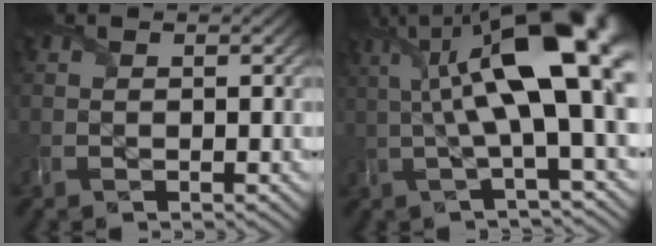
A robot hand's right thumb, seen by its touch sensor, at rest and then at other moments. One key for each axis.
{"total": 15.7, "fx": 2.9, "fy": 4.7, "fz": 14.6, "tx": -0.254, "ty": 0.014, "tz": 0.049}